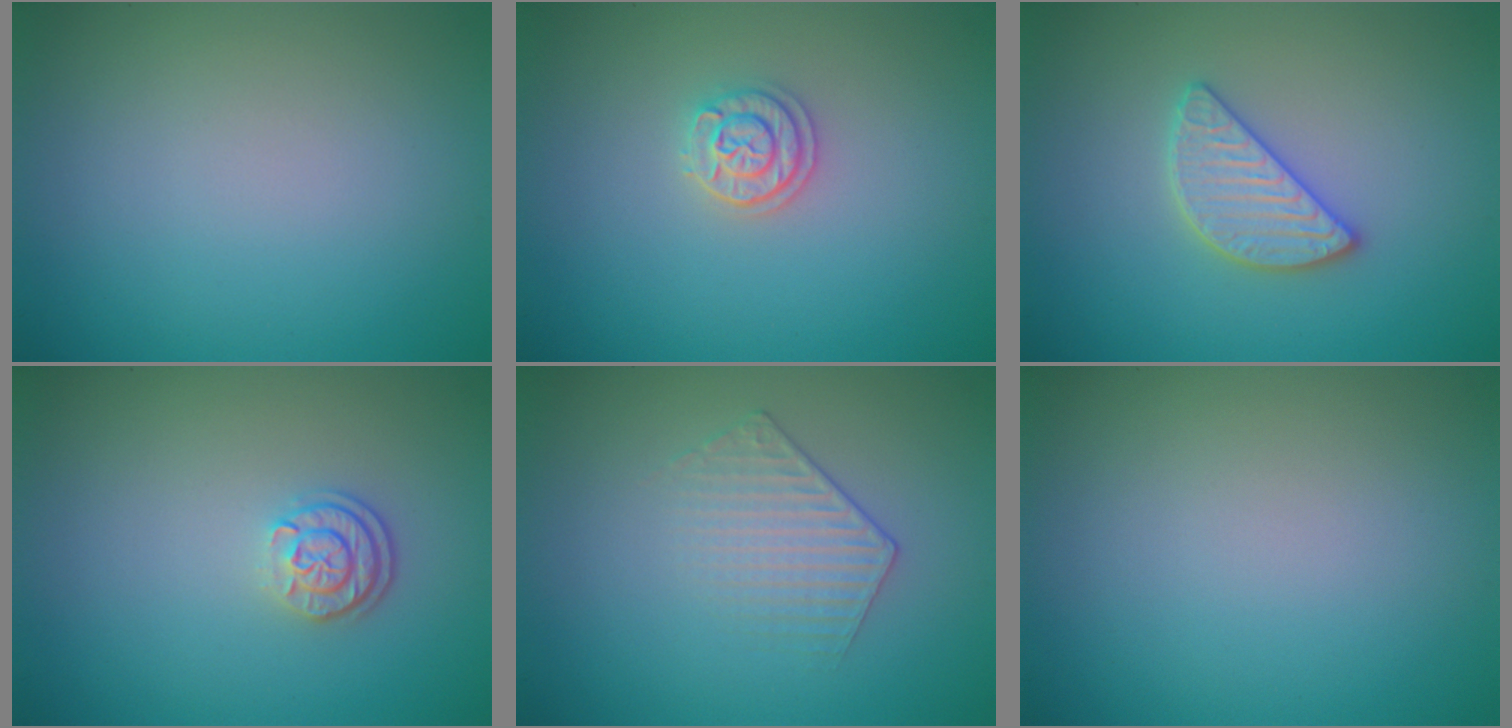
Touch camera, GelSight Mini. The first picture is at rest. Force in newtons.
{"total": 2.1, "press": 2.0, "slide": 0.6}
{"total": 2.6, "press": 2.6, "slide": 0.2}
{"total": 2.4, "press": 1.9, "slide": 1.5}
{"total": 1.7, "press": 1.2, "slide": 1.3}
{"total": 0.0}